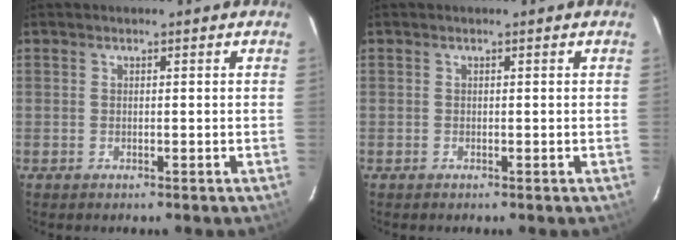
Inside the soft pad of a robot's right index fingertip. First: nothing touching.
{"total": 0.0}